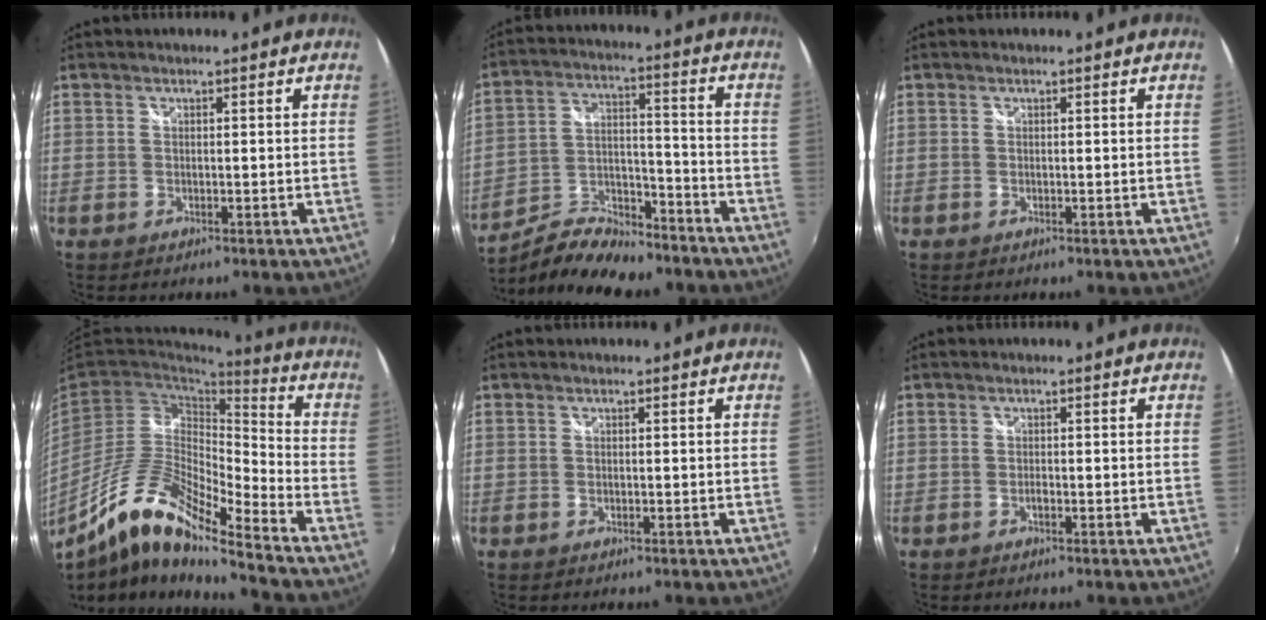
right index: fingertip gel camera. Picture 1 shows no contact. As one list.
[{"total": 15.2, "force": [-12.1, 5.6, 7.3], "torque": [-0.146, 0.006, -0.203]}, {"total": 0.0}, {"total": 15.1, "force": [-10.4, 2.5, 10.7], "torque": [-0.199, -0.013, -0.208]}, {"total": 0.0}, {"total": 0.6, "force": [-0.5, 0.3, 0.3], "torque": [-0.006, 0.000, -0.009]}]